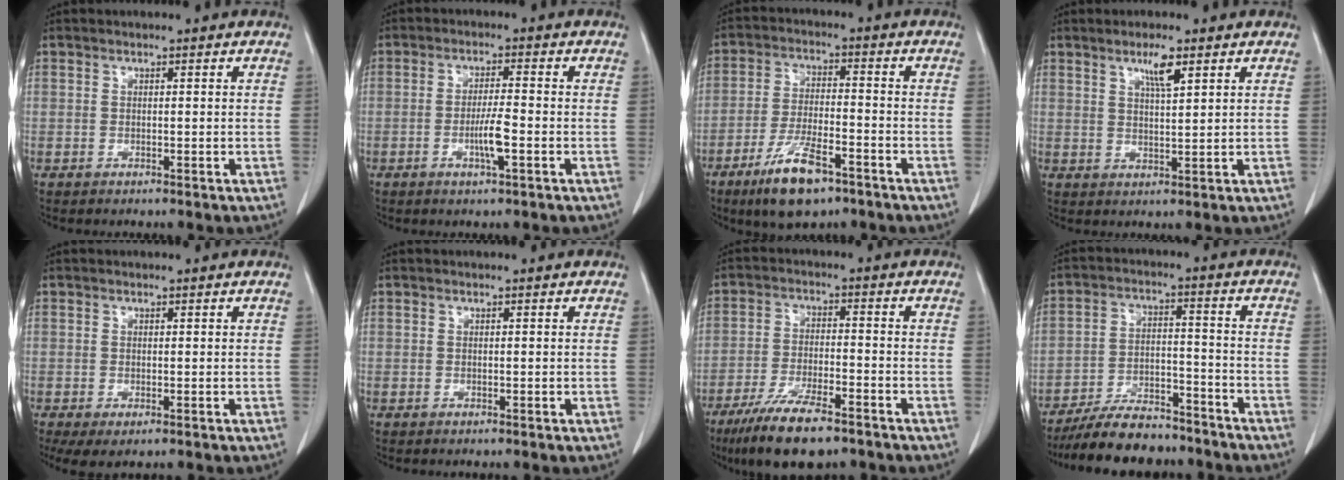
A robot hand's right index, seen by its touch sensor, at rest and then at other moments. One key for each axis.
{"total": 4.2, "fx": -1.3, "fy": 0.2, "fz": 4.0, "tx": -0.073, "ty": -0.003, "tz": -0.023}
{"total": 10.2, "fx": -6.4, "fy": 2.8, "fz": 7.4, "tx": -0.145, "ty": -0.014, "tz": -0.109}
{"total": 3.9, "fx": 2.3, "fy": 0.4, "fz": 3.1, "tx": -0.056, "ty": -0.002, "tz": 0.042}
{"total": 3.5, "fx": -1.7, "fy": 1.6, "fz": 2.6, "tx": -0.044, "ty": -0.010, "tz": -0.025}
{"total": 0.0}
{"total": 11.5, "fx": -8.3, "fy": 2.5, "fz": 7.5, "tx": -0.134, "ty": -0.024, "tz": -0.142}
{"total": 12.8, "fx": -11.3, "fy": 3.8, "fz": 4.8, "tx": -0.075, "ty": 0.010, "tz": -0.183}